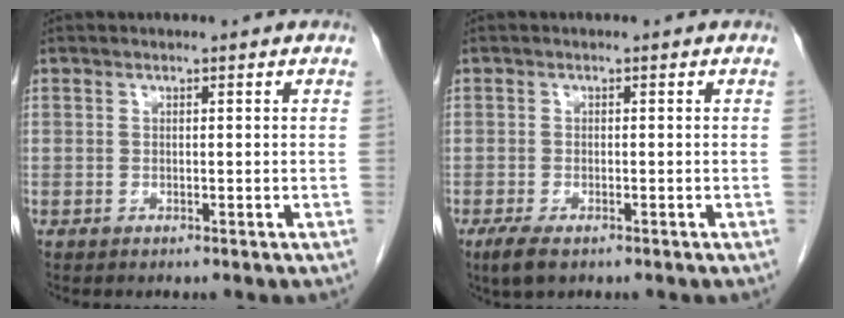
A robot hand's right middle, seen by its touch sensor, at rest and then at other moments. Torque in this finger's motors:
{"motor_torque": [0.59, -0.50, 0.03, 0.05]}